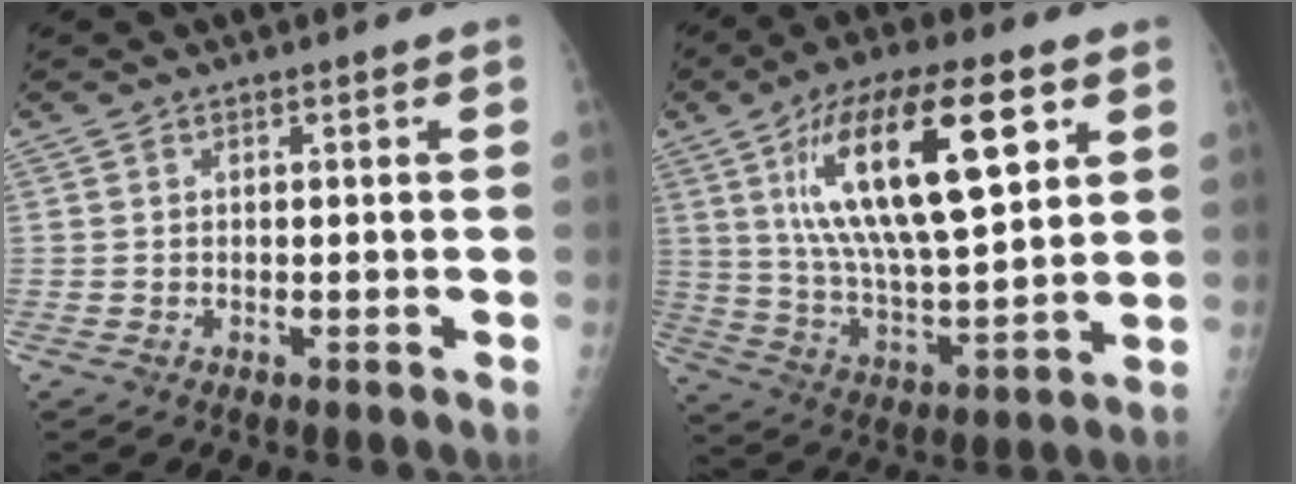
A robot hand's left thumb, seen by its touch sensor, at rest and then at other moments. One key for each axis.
{"total": 23.8, "fx": 8.9, "fy": 8.4, "fz": 20.4, "tx": -0.341, "ty": -0.024, "tz": 0.155}